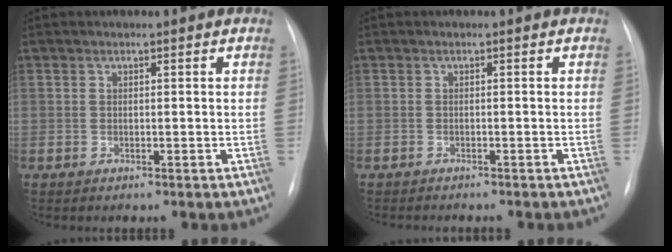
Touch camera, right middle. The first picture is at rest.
{"total": 3.7, "force": [-3.2, 0.8, 1.5], "torque": [-0.018, -0.005, -0.036]}